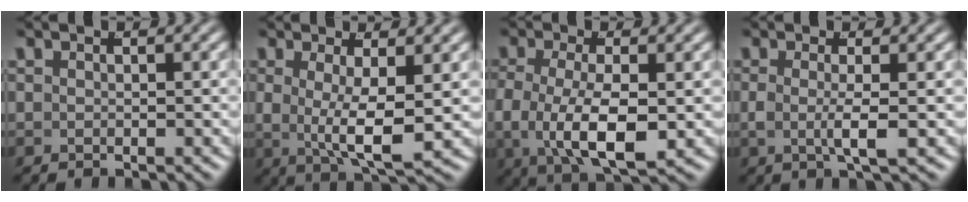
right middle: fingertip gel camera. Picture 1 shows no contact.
{"total": 6.3, "force": [0.4, 2.5, 5.7], "torque": [-0.100, -0.015, 0.013]}
{"total": 7.6, "force": [-1.0, 4.2, 6.2], "torque": [-0.131, -0.022, -0.005]}
{"total": 2.6, "force": [-0.2, 0.6, 2.5], "torque": [-0.056, -0.012, 0.003]}